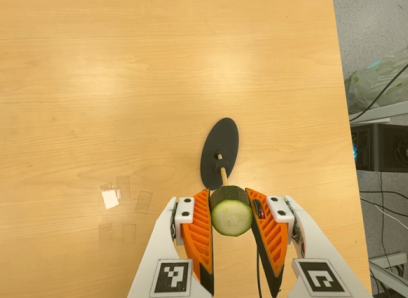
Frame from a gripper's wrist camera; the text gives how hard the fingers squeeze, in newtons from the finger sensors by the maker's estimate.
{"total": 9.9, "left": 9.3, "right": 10.4}